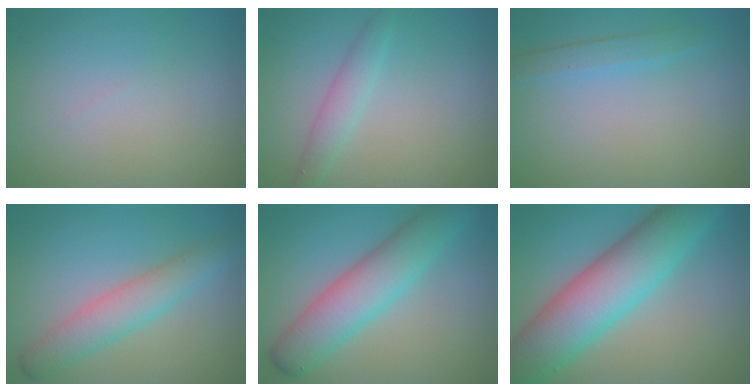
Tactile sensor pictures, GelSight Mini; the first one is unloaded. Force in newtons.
{"total": 2.0, "press": 2.0, "slide": 0.0}
{"total": 1.7, "press": 1.7, "slide": 0.1}
{"total": 4.0, "press": 4.0, "slide": 0.1}
{"total": 6.4, "press": 6.4, "slide": 0.2}
{"total": 10.2, "press": 10.2, "slide": 0.3}